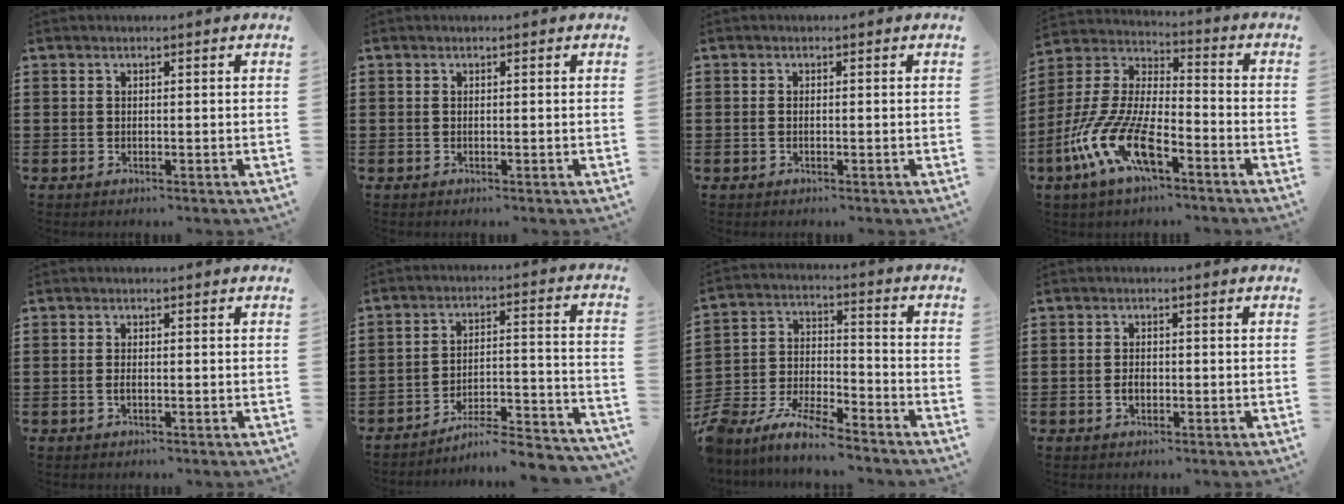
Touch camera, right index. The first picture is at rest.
{"total": 0.0}
{"total": 0.6, "force": [-0.2, 0.1, 0.5], "torque": [-0.011, -0.006, -0.003]}
{"total": 12.8, "force": [-7.5, 4.3, 9.4], "torque": [-0.239, -0.013, -0.156]}
{"total": 1.1, "force": [-0.4, 0.2, 1.0], "torque": [-0.020, -0.005, -0.005]}
{"total": 5.7, "force": [-5.2, 0.2, 2.2], "torque": [-0.035, -0.012, -0.106]}
{"total": 7.0, "force": [-6.6, 1.3, 1.9], "torque": [-0.052, 0.000, -0.132]}
{"total": 1.6, "force": [-0.5, 1.0, 1.2], "torque": [-0.025, 0.001, -0.009]}